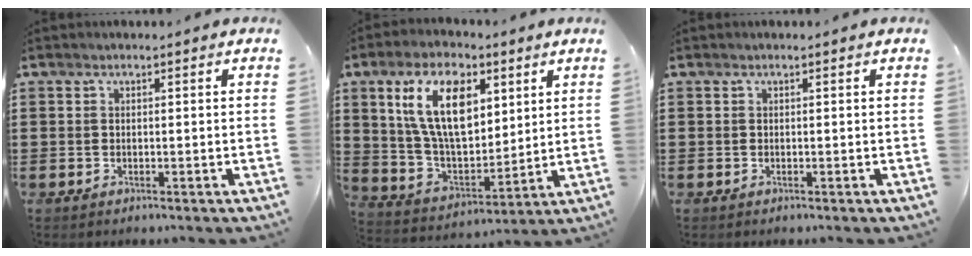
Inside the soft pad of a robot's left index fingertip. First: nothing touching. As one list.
[{"total": 13.8, "force": [6.4, 7.1, 10.0], "torque": [-0.223, 0.000, 0.116]}, {"total": 0.0}]